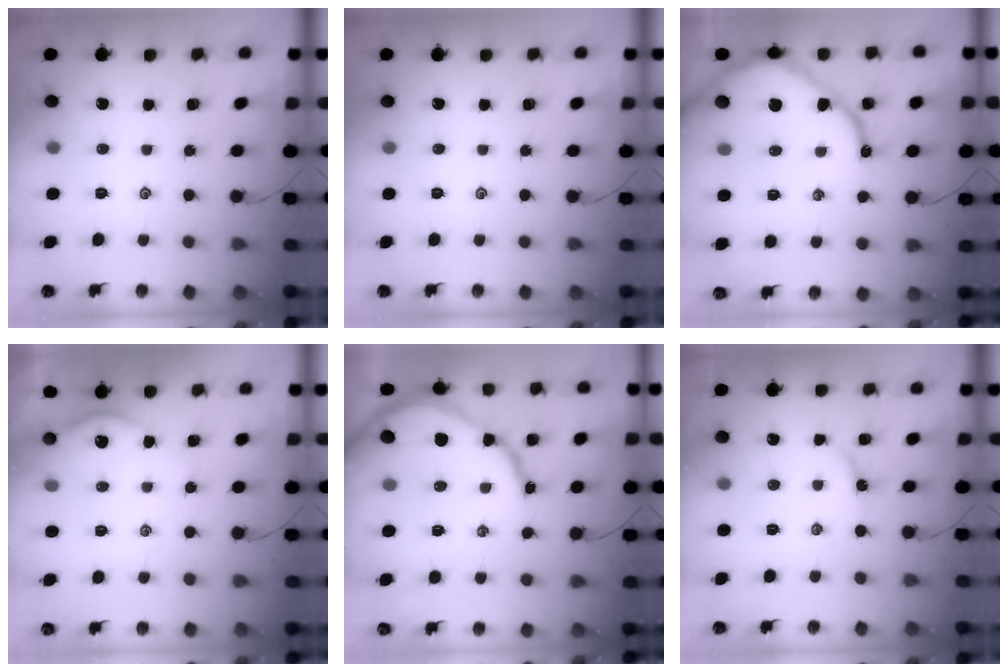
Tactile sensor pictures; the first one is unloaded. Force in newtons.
{"total": 0.0}
{"total": 11.9, "press": 11.8, "slide": 1.2}
{"total": 2.9, "press": 2.9, "slide": 0.3}
{"total": 11.8, "press": 11.7, "slide": 1.5}
{"total": 4.7, "press": 4.6, "slide": 0.6}